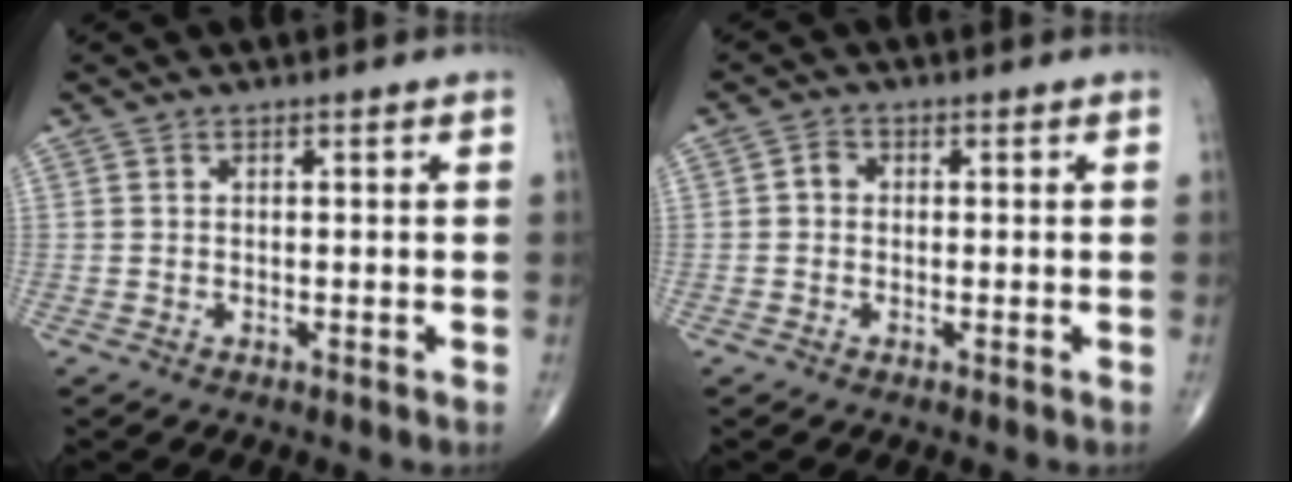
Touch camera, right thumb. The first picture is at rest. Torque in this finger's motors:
{"motor_torque": [-0.06, -0.05, 0.02, 0.00, 0.00]}